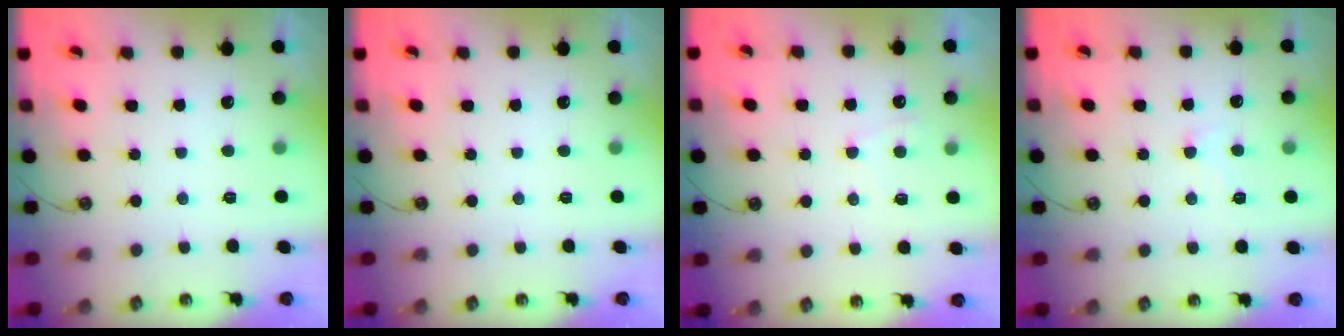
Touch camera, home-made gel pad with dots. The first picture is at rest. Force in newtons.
{"total": 0.0}
{"total": 2.9, "press": 2.8, "slide": 0.6}
{"total": 2.8, "press": 2.7, "slide": 0.6}